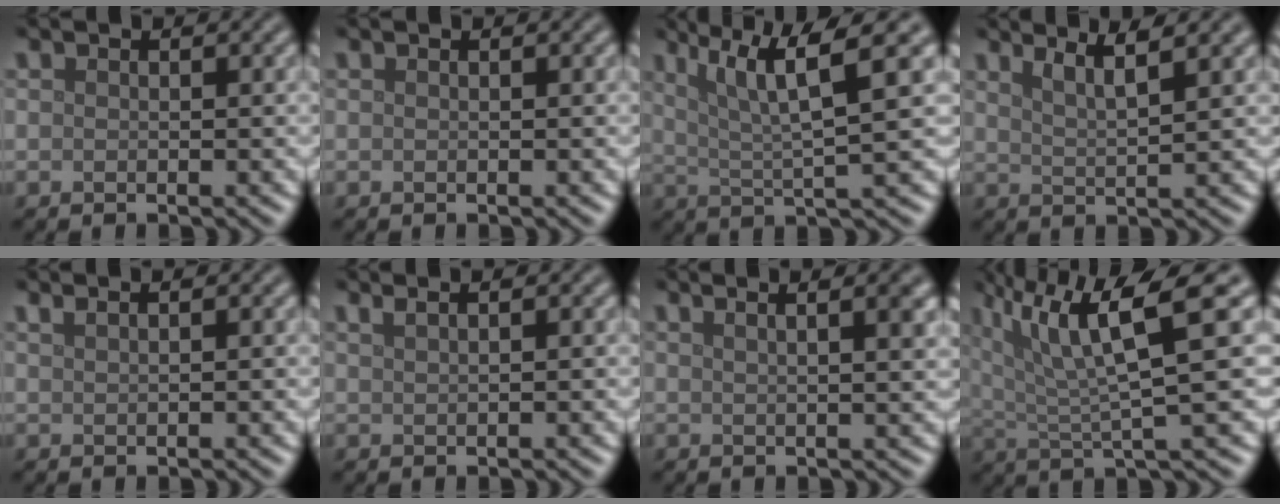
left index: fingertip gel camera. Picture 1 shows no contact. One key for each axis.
{"total": 0.0}
{"total": 7.0, "fx": 3.2, "fy": 1.2, "fz": 6.1, "tx": -0.105, "ty": 0.012, "tz": 0.058}
{"total": 3.3, "fx": 2.3, "fy": 0.6, "fz": 2.2, "tx": -0.025, "ty": 0.008, "tz": 0.034}
{"total": 1.9, "fx": 1.4, "fy": 0.8, "fz": 1.0, "tx": -0.004, "ty": 0.001, "tz": 0.005}
{"total": 2.6, "fx": 1.8, "fy": 1.1, "fz": 1.5, "tx": -0.006, "ty": 0.008, "tz": 0.002}
{"total": 7.9, "fx": 4.3, "fy": 3.5, "fz": 5.7, "tx": -0.026, "ty": 0.060, "tz": 0.015}
{"total": 9.2, "fx": 4.4, "fy": 2.0, "fz": 7.8, "tx": -0.135, "ty": 0.015, "tz": 0.082}